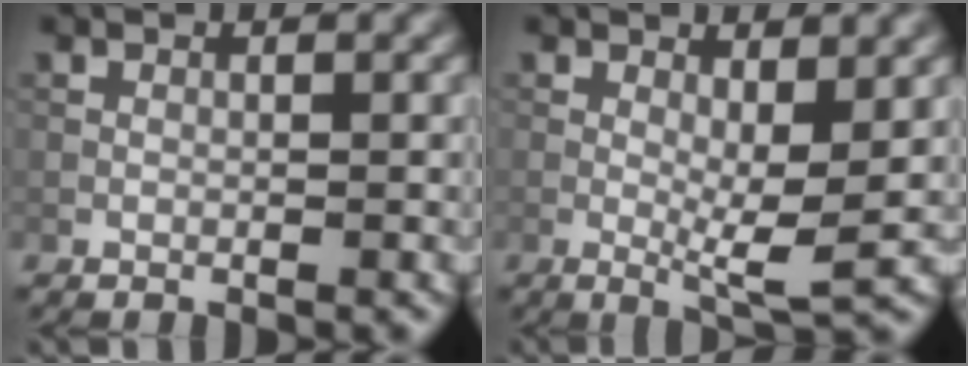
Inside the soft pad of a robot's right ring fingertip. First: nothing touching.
{"total": 4.2, "force": [0.4, 0.9, 4.0], "torque": [-0.069, -0.010, 0.006]}